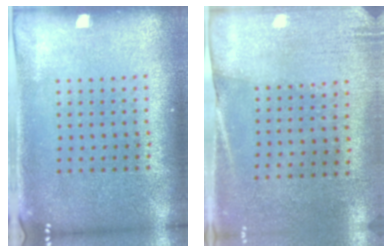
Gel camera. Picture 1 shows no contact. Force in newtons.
{"total": 2.6, "press": 2.3, "slide": 1.3}